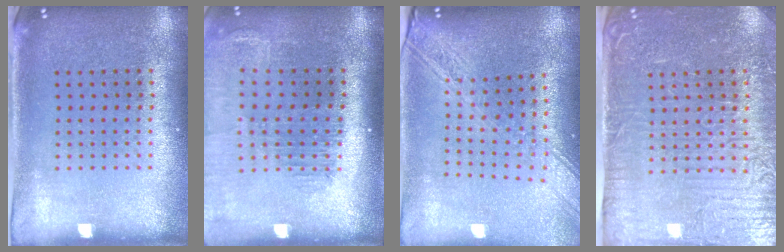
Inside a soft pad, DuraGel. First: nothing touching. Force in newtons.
{"total": 1.6, "press": 1.5, "slide": 0.6}
{"total": 2.5, "press": 2.0, "slide": 1.4}
{"total": 5.1, "press": 4.6, "slide": 2.2}